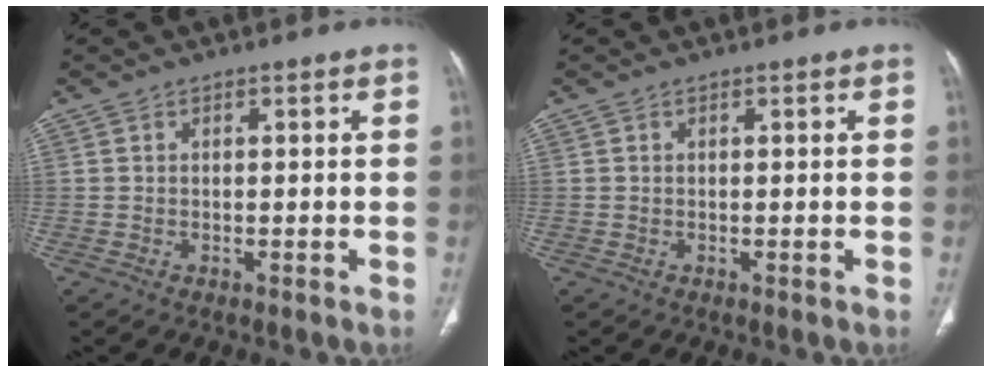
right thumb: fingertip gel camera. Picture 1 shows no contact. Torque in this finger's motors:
{"motor_torque": [0.01, 0.00, 0.02, 0.01, 0.03]}